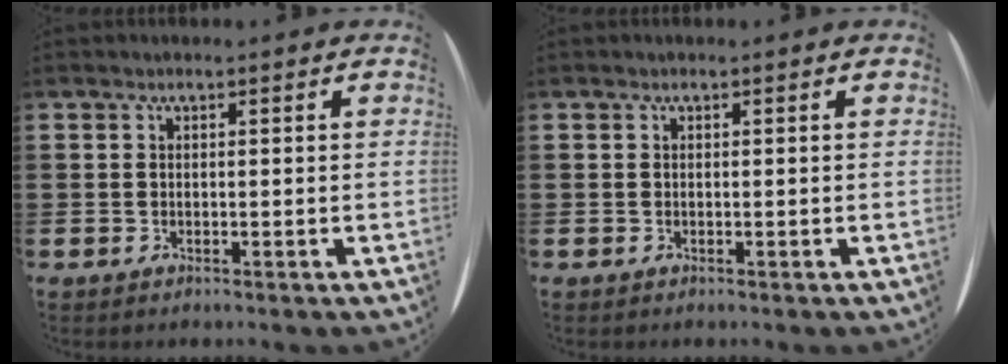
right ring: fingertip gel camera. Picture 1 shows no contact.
{"total": 0.0}